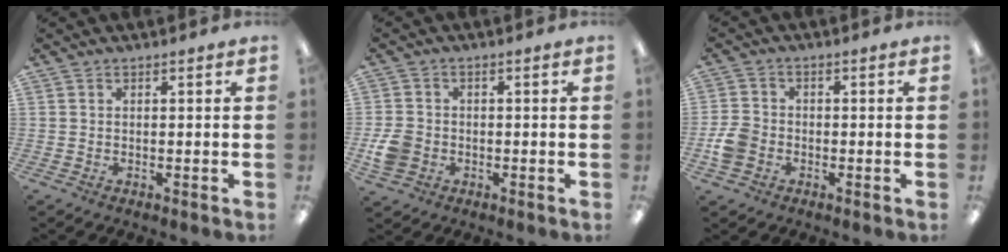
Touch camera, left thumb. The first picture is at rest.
{"total": 5.4, "force": [-1.5, 4.5, 2.7], "torque": [-0.048, 0.007, -0.027]}
{"total": 5.5, "force": [-1.8, 4.3, 2.9], "torque": [-0.059, 0.012, -0.032]}